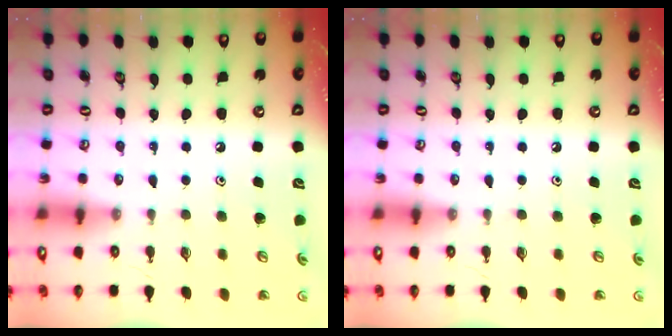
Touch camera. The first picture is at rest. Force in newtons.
{"total": 0.0}